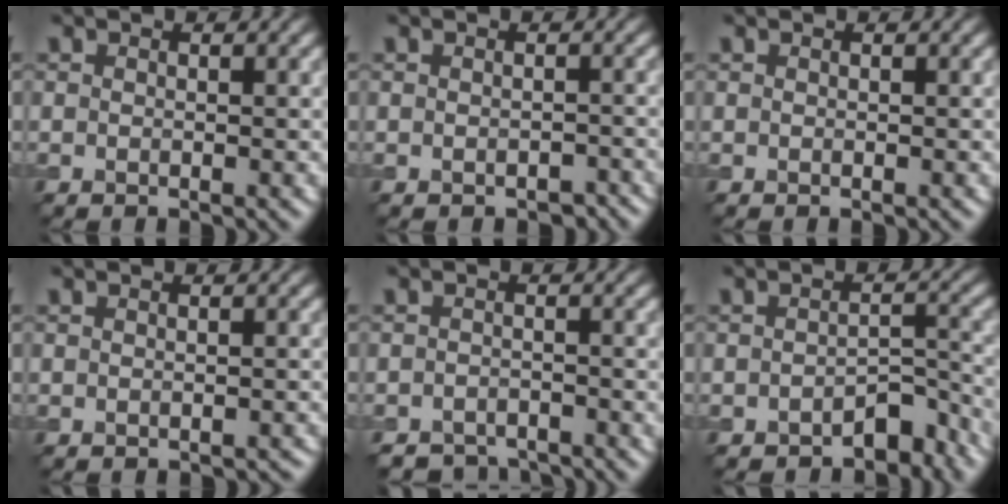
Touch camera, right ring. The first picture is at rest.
{"total": 1.3, "force": [-0.9, 0.8, 0.5], "torque": [-0.004, -0.006, -0.011]}
{"total": 0.0}
{"total": 0.6, "force": [-0.5, 0.3, 0.0], "torque": [-0.001, -0.007, -0.007]}
{"total": 3.1, "force": [-2.9, 0.9, 0.1], "torque": [0.007, -0.001, -0.051]}
{"total": 3.3, "force": [-2.5, 1.5, 1.6], "torque": [-0.012, 0.007, -0.034]}